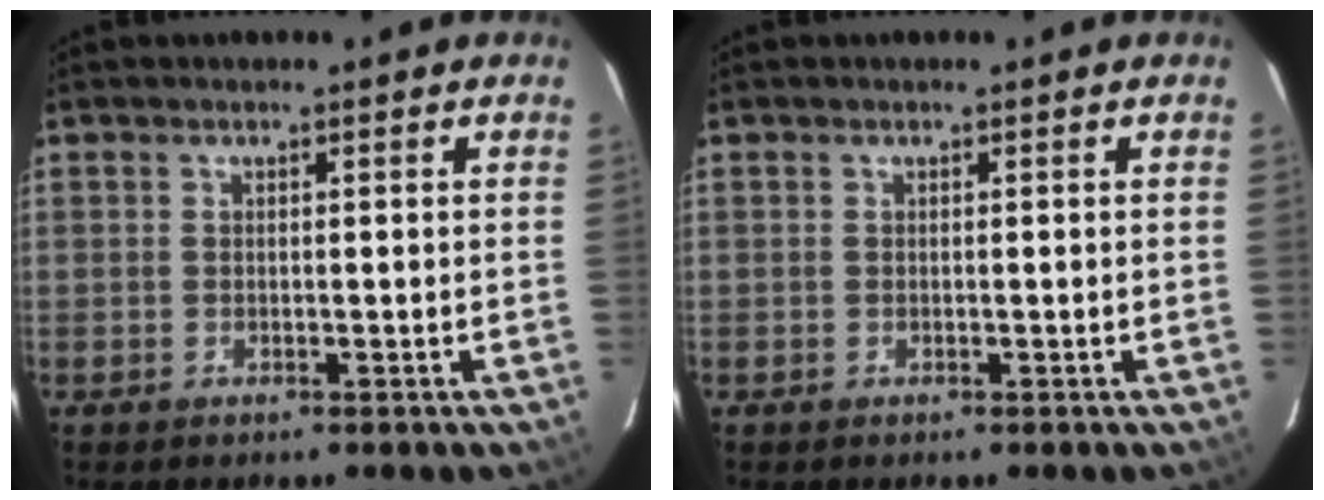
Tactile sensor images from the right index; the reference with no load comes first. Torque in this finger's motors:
{"motor_torque": [0.00, 0.00, 0.00, 0.00]}